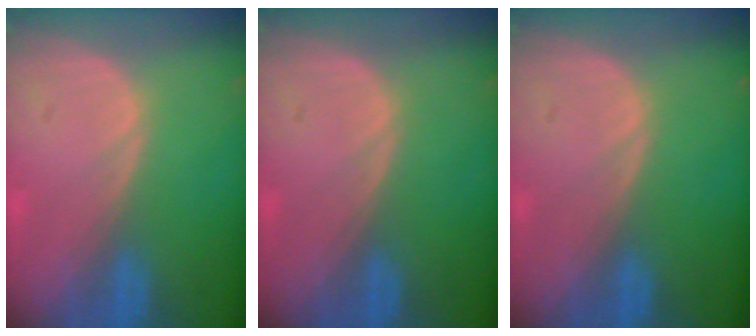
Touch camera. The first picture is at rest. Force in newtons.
{"total": 0.0}
{"total": 0.0}